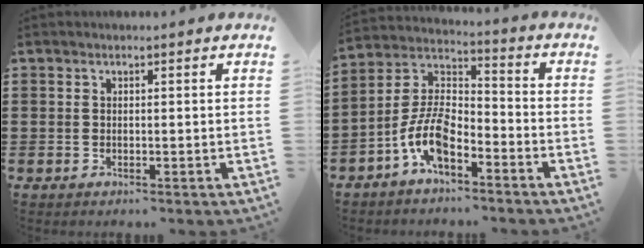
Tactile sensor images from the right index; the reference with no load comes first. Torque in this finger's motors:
{"motor_torque": [2.14, 0.00, 1.05, 0.21]}